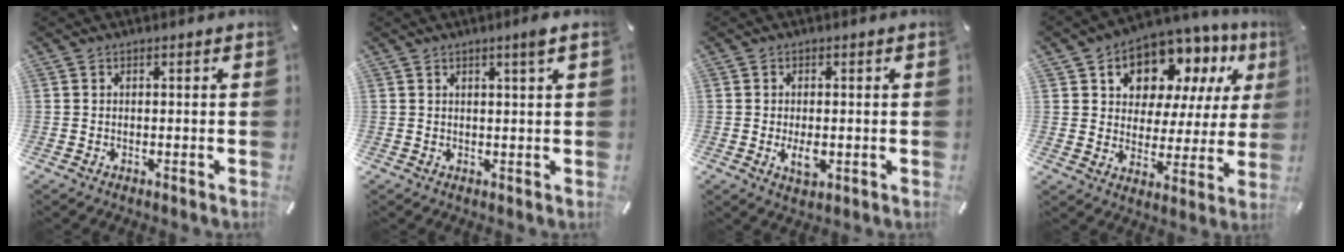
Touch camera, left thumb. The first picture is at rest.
{"total": 2.5, "force": [1.4, 0.0, 2.0], "torque": [-0.041, -0.002, 0.023]}
{"total": 4.3, "force": [-0.6, 2.2, 3.6], "torque": [-0.076, -0.009, -0.016]}
{"total": 11.2, "force": [7.5, 7.6, 3.4], "torque": [-0.062, -0.066, 0.136]}